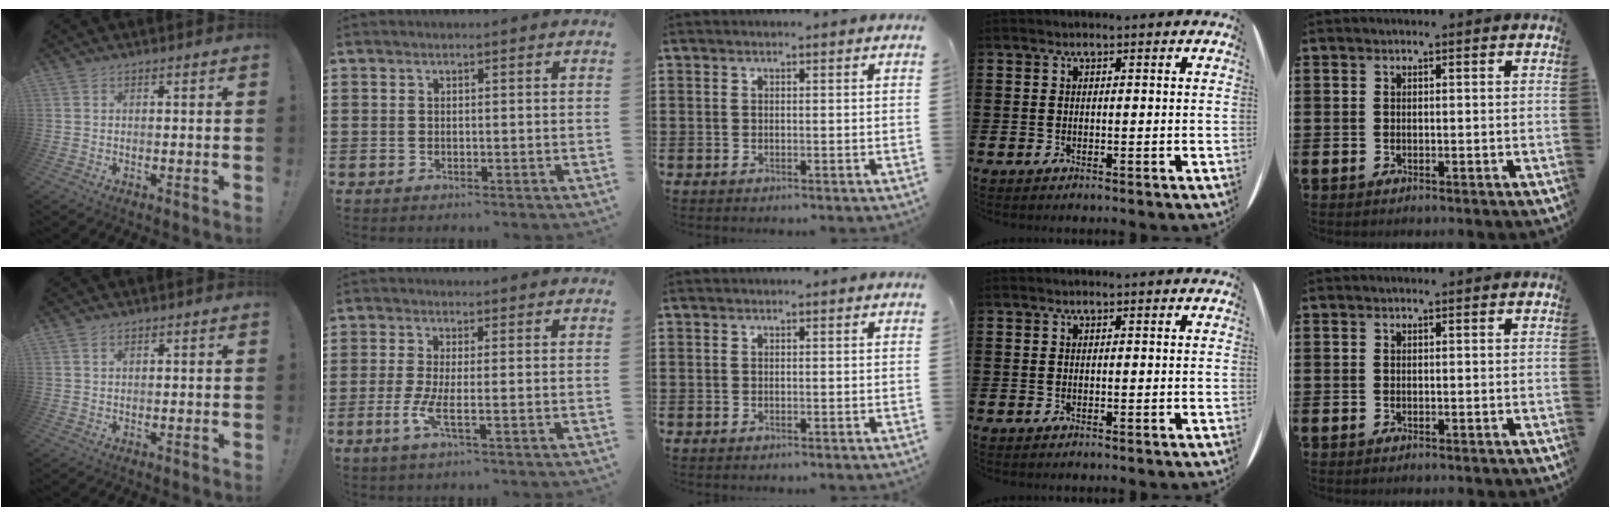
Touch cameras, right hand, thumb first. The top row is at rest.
{"thumb": {"total": 1.1, "force": [0.8, 0.7, 0.3], "torque": [0.001, -0.001, 0.014]}, "index": {"total": 4.1, "force": [-1.1, 0.4, 3.9], "torque": [-0.089, -0.012, -0.026]}}